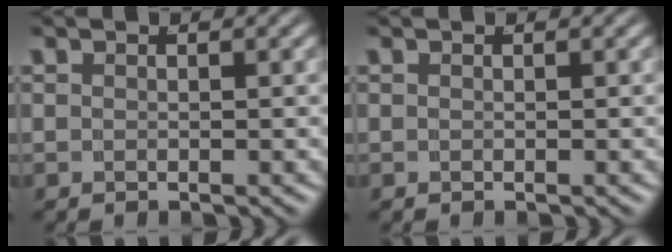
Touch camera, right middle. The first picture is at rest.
{"total": 0.0}